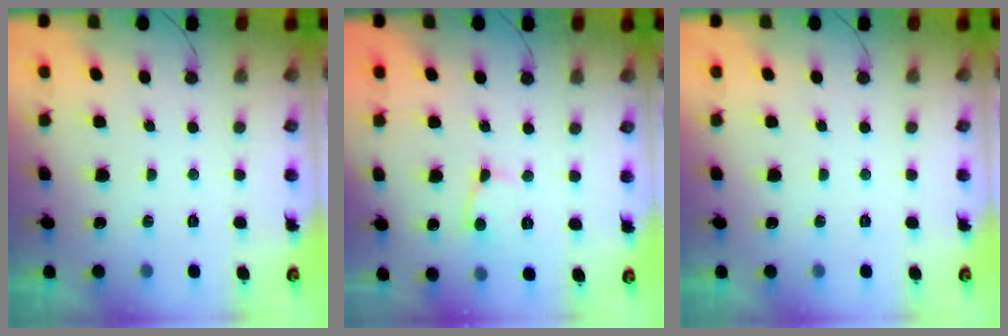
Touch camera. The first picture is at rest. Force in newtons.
{"total": 6.8, "press": 6.7, "slide": 0.8}
{"total": 0.0}